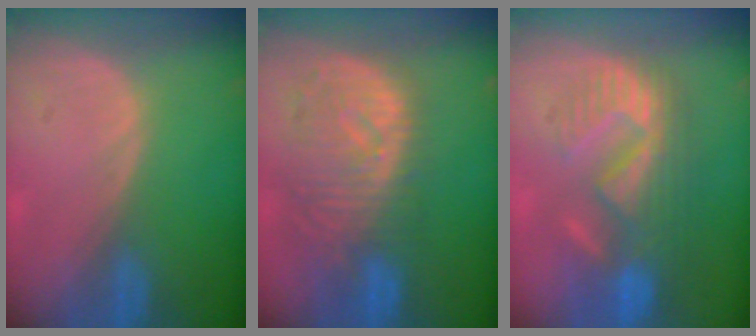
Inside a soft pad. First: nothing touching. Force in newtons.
{"total": 10.9, "press": 9.6, "slide": 5.1}
{"total": 10.4, "press": 9.6, "slide": 3.8}